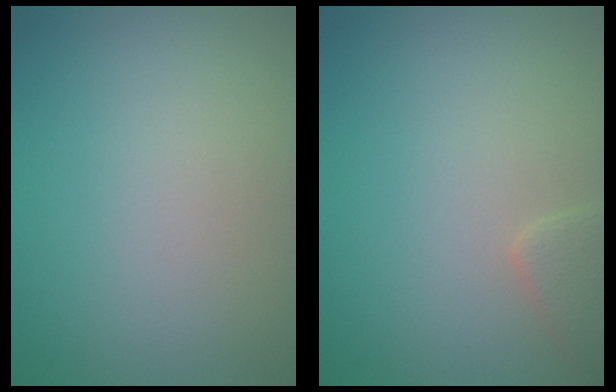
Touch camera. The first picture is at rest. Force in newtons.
{"total": 1.8, "press": 1.8, "slide": 0.1}